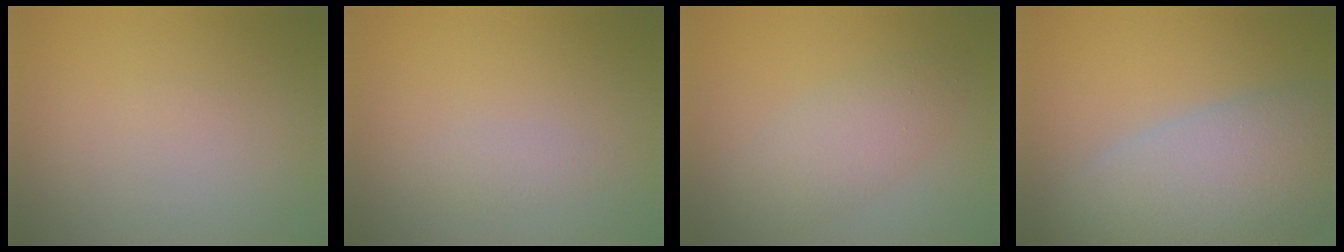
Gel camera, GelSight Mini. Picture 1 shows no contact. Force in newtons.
{"total": 1.0, "press": 1.0, "slide": 0.1}
{"total": 3.4, "press": 3.4, "slide": 0.2}
{"total": 11.8, "press": 11.7, "slide": 1.0}